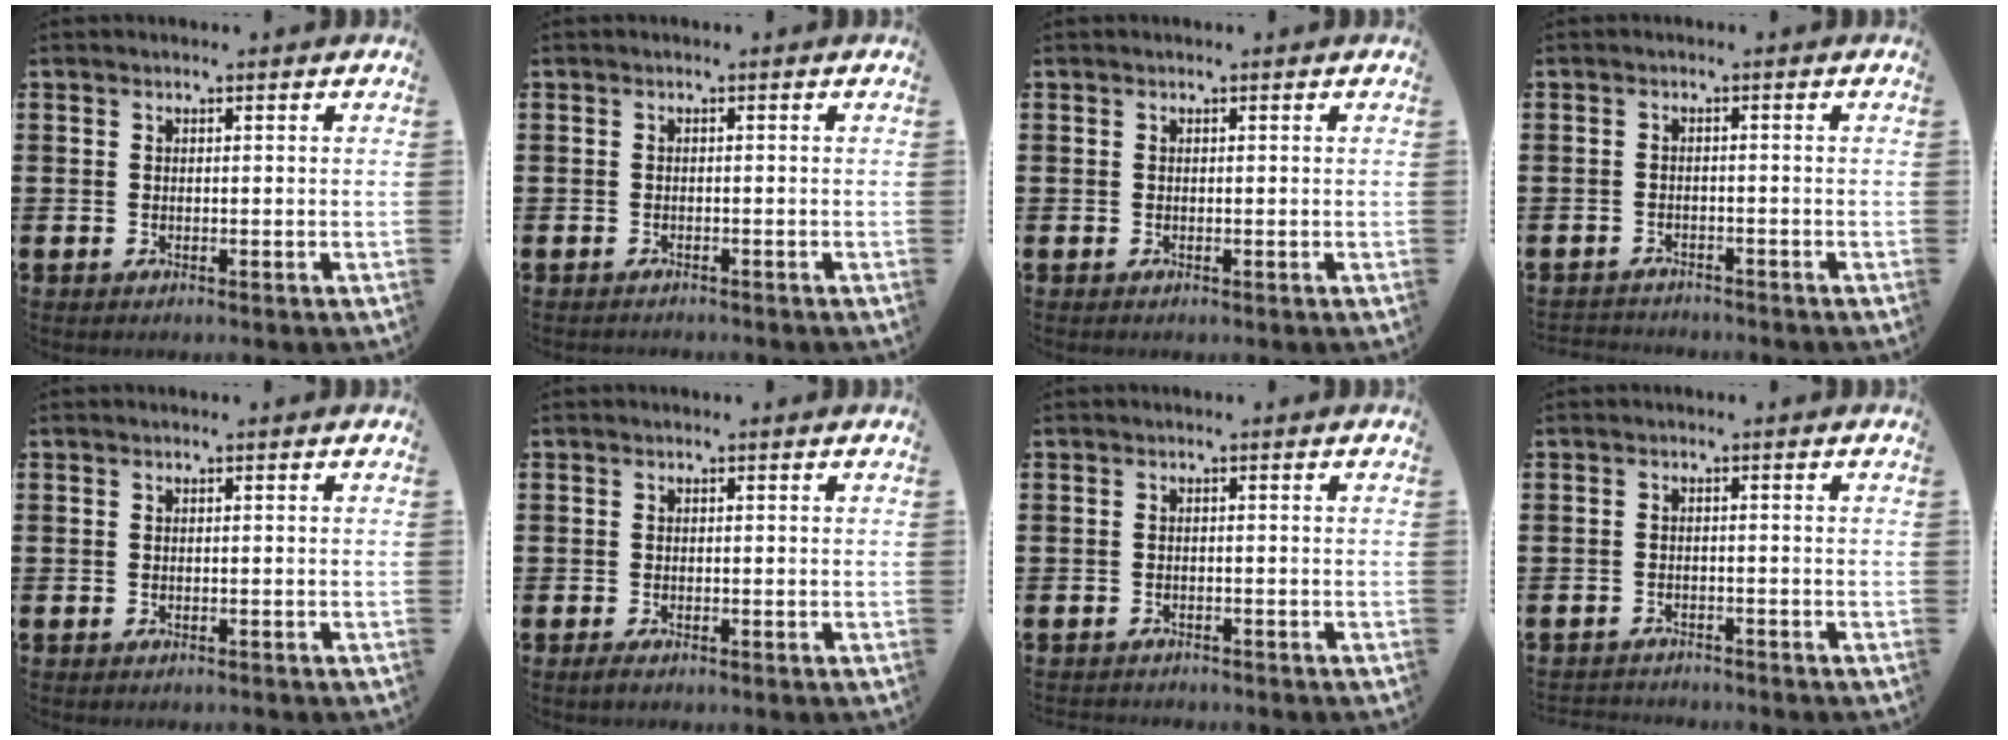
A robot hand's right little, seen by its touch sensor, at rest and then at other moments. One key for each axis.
{"total": 0.7, "fx": -0.7, "fy": 0.0, "fz": -0.1, "tx": -0.001, "ty": -0.001, "tz": -0.016}
{"total": 0.0}
{"total": 1.5, "fx": -1.5, "fy": 0.0, "fz": -0.2, "tx": 0.000, "ty": 0.003, "tz": -0.033}
{"total": 0.0}
{"total": 0.7, "fx": -0.3, "fy": 0.2, "fz": 0.6, "tx": -0.011, "ty": 0.000, "tz": -0.006}
{"total": 0.9, "fx": -0.9, "fy": 0.0, "fz": -0.1, "tx": -0.001, "ty": 0.001, "tz": -0.018}
{"total": 1.4, "fx": -1.4, "fy": 0.0, "fz": -0.1, "tx": -0.002, "ty": 0.002, "tz": -0.030}